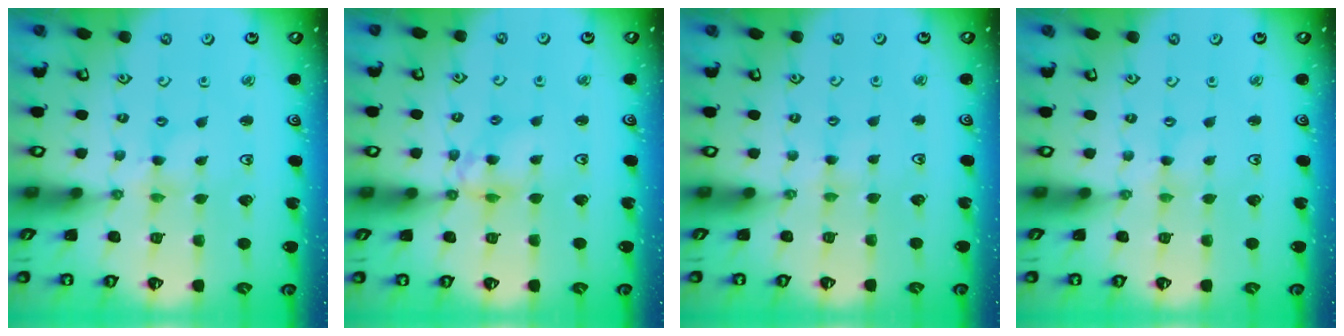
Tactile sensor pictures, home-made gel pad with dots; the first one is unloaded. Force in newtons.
{"total": 10.4, "press": 10.3, "slide": 1.1}
{"total": 1.8, "press": 1.7, "slide": 0.3}
{"total": 0.0}